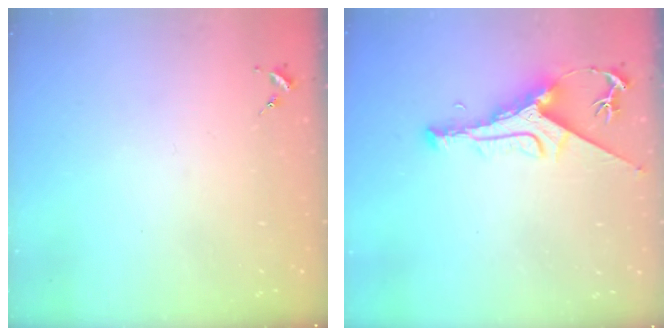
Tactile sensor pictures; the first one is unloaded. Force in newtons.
{"total": 9.5, "press": 9.4, "slide": 1.0}